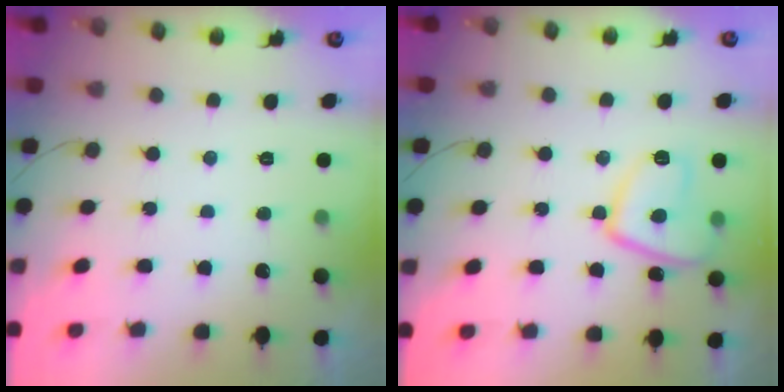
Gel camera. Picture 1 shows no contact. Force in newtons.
{"total": 10.8, "press": 10.8, "slide": 1.3}